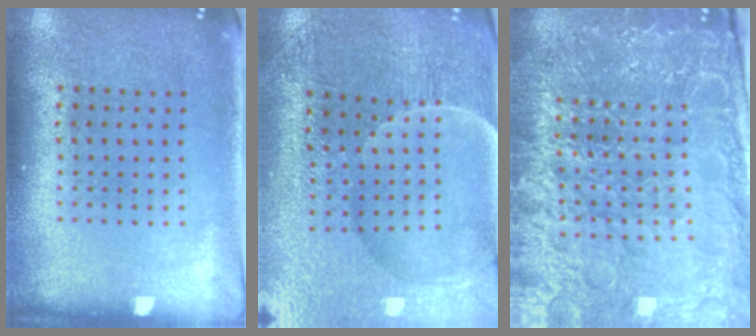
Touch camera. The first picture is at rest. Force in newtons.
{"total": 3.5, "press": 3.5, "slide": 0.2}
{"total": 5.8, "press": 5.2, "slide": 2.6}